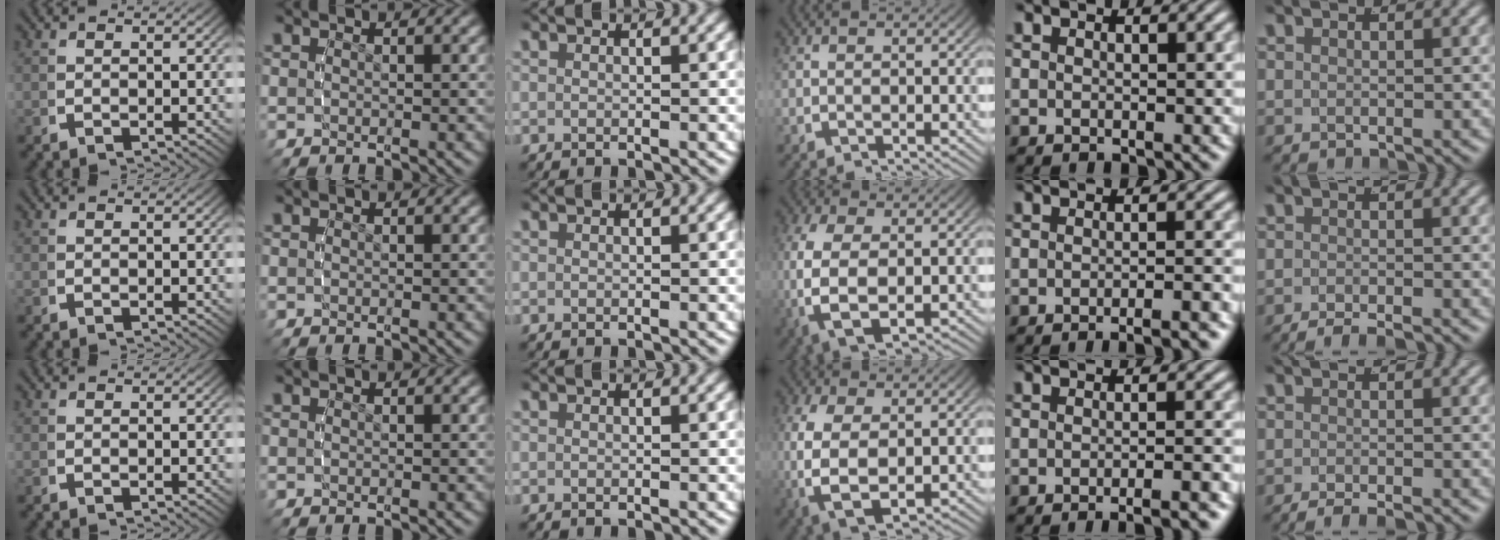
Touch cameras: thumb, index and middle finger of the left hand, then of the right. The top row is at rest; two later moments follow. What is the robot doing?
{"motion": "lift_and_place", "object": "bandage"}